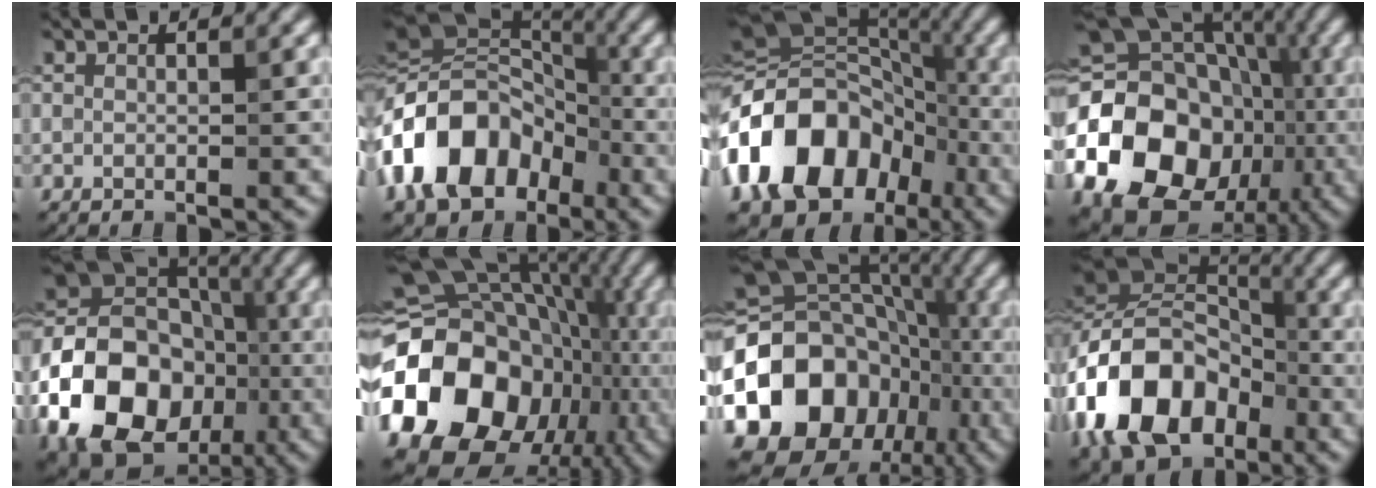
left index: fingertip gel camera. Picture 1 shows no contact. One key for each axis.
{"total": 12.9, "fx": -4.3, "fy": 9.1, "fz": 8.0, "tx": -0.157, "ty": 0.010, "tz": -0.083}
{"total": 14.5, "fx": -4.6, "fy": 10.7, "fz": 8.6, "tx": -0.168, "ty": 0.007, "tz": -0.086}
{"total": 20.0, "fx": -5.9, "fy": 16.0, "fz": 10.6, "tx": -0.200, "ty": -0.012, "tz": -0.114}
{"total": 17.6, "fx": -5.5, "fy": 13.7, "fz": 9.5, "tx": -0.191, "ty": -0.001, "tz": -0.111}
{"total": 18.5, "fx": -4.4, "fy": 15.0, "fz": 9.9, "tx": -0.190, "ty": -0.009, "tz": -0.073}
{"total": 18.1, "fx": -5.7, "fy": 14.6, "fz": 9.2, "tx": -0.193, "ty": 0.009, "tz": -0.102}
{"total": 13.5, "fx": -4.7, "fy": 9.1, "fz": 8.7, "tx": -0.187, "ty": 0.004, "tz": -0.098}